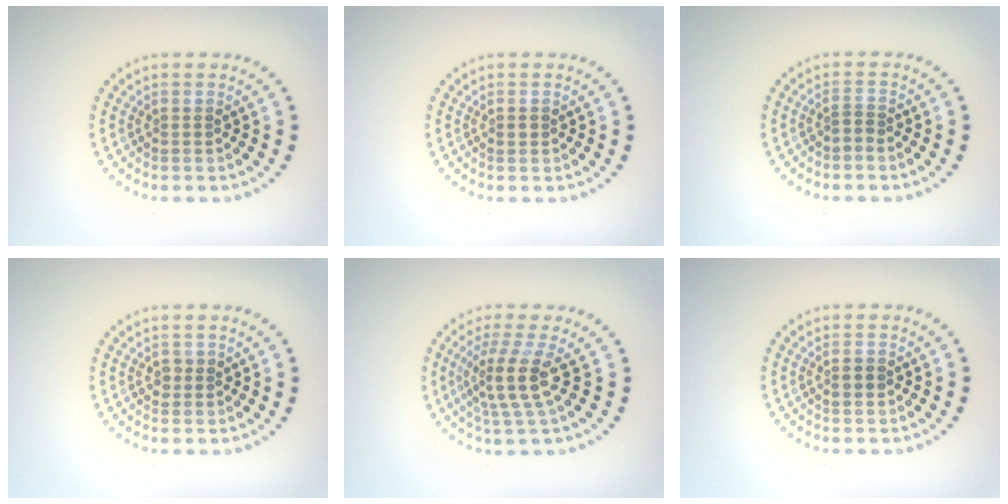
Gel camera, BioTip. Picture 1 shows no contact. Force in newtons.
{"total": 0.8, "press": 0.8, "slide": 0.1}
{"total": 0.8, "press": 0.4, "slide": 0.7}
{"total": 0.9, "press": 0.8, "slide": 0.3}
{"total": 3.8, "press": 2.9, "slide": 2.4}
{"total": 1.3, "press": 1.3, "slide": 0.1}